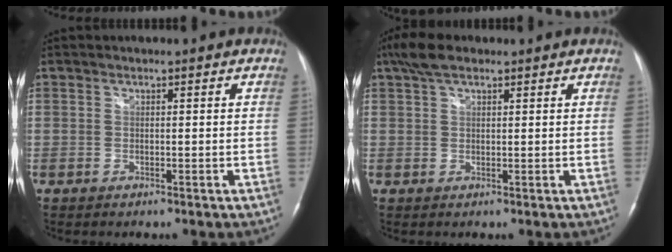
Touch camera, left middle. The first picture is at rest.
{"total": 4.4, "force": [3.1, 1.8, 2.7], "torque": [-0.063, 0.022, 0.061]}